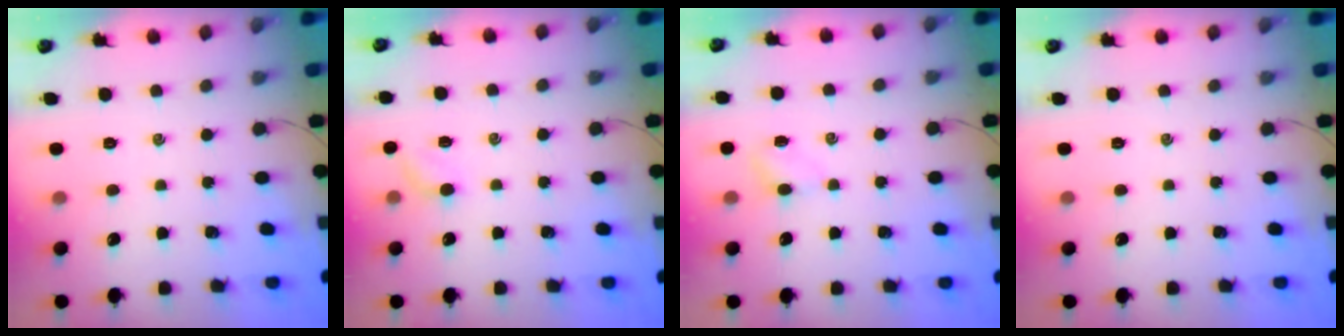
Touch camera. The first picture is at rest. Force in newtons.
{"total": 4.9, "press": 4.8, "slide": 1.1}
{"total": 3.3, "press": 3.1, "slide": 1.1}
{"total": 0.0}